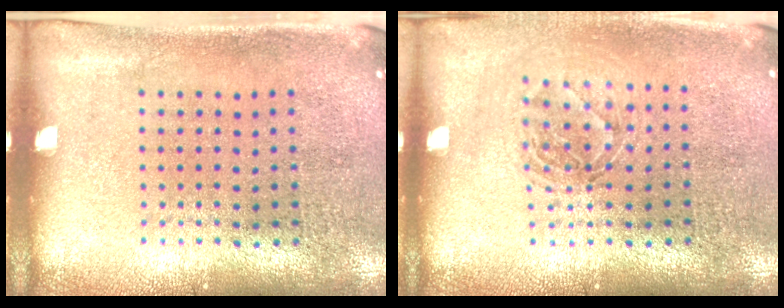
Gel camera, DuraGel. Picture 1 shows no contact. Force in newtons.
{"total": 1.3, "press": 1.2, "slide": 0.6}